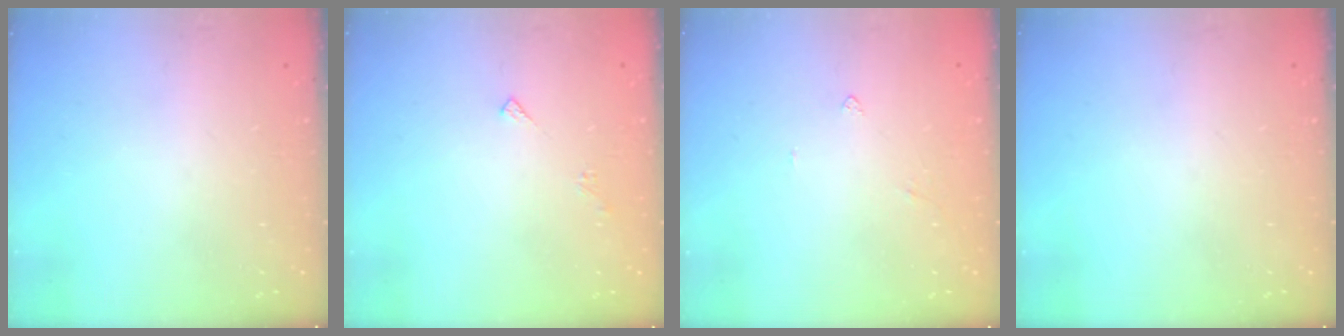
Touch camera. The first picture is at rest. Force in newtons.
{"total": 4.0, "press": 3.9, "slide": 0.6}
{"total": 1.9, "press": 1.8, "slide": 0.4}
{"total": 0.0}